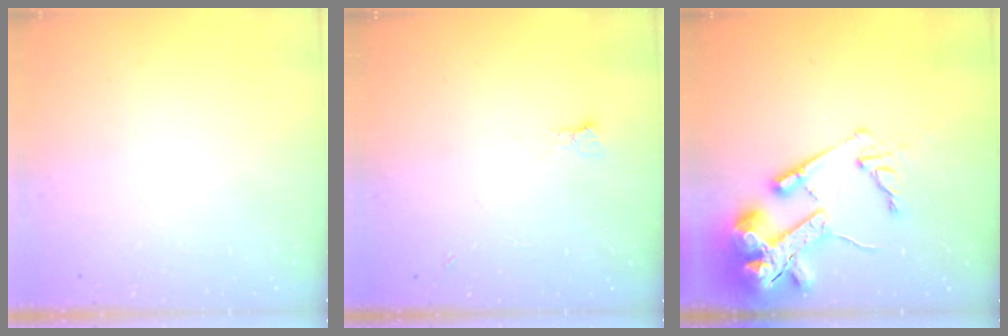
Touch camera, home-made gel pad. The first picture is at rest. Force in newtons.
{"total": 2.9, "press": 2.9, "slide": 0.5}
{"total": 18.5, "press": 18.3, "slide": 2.3}